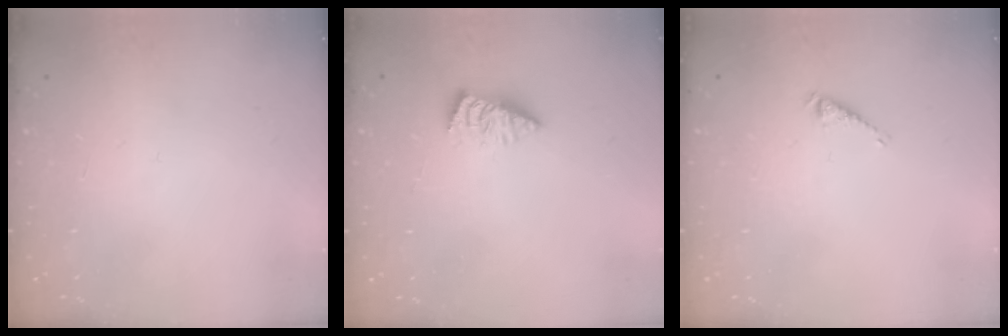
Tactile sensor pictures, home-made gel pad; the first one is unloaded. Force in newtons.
{"total": 1.7, "press": 1.7, "slide": 0.1}
{"total": 2.9, "press": 2.9, "slide": 0.5}